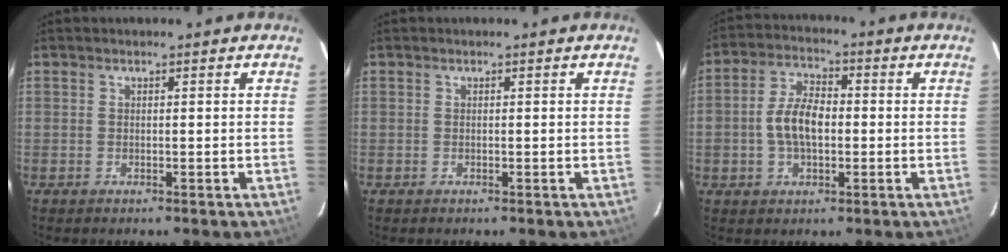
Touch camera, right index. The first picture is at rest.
{"total": 0.0}
{"total": 7.9, "force": [-0.8, 4.5, 6.4], "torque": [-0.130, 0.014, -0.012]}